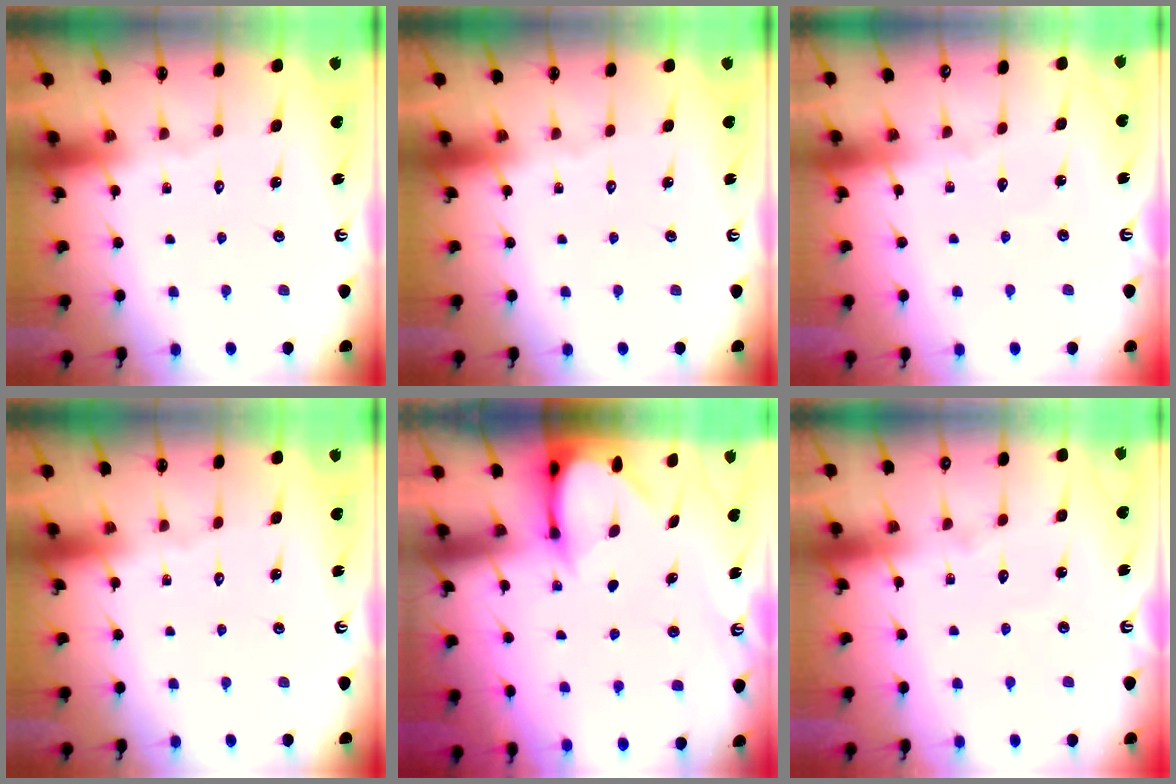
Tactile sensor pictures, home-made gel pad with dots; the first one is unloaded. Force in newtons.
{"total": 0.0}
{"total": 2.1, "press": 2.1, "slide": 0.3}
{"total": 0.0}
{"total": 3.3, "press": 3.3, "slide": 0.2}
{"total": 4.3, "press": 4.3, "slide": 0.4}